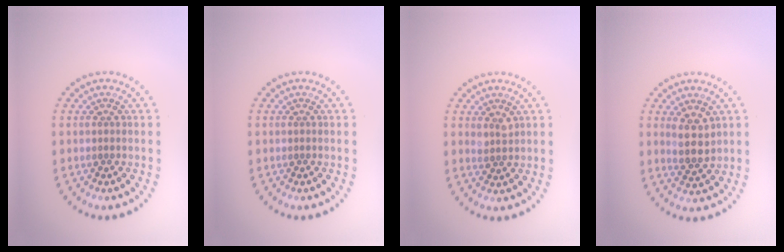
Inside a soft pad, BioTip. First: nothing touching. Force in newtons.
{"total": 0.0}
{"total": 1.3, "press": 1.1, "slide": 0.6}
{"total": 2.8, "press": 2.5, "slide": 1.3}